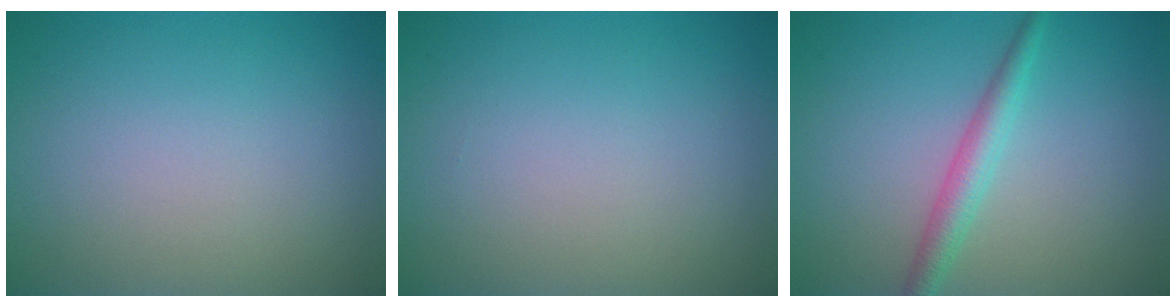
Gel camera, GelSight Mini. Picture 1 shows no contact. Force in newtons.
{"total": 0.0}
{"total": 2.5, "press": 2.5, "slide": 0.1}